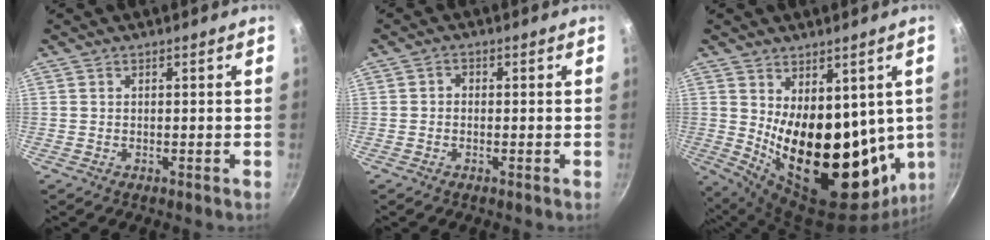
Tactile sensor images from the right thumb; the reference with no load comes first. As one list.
[{"total": 1.5, "force": [-0.3, 1.3, 0.7], "torque": [-0.011, 0.006, -0.009]}, {"total": 23.6, "force": [2.1, 12.8, 19.7], "torque": [-0.250, -0.065, 0.063]}]